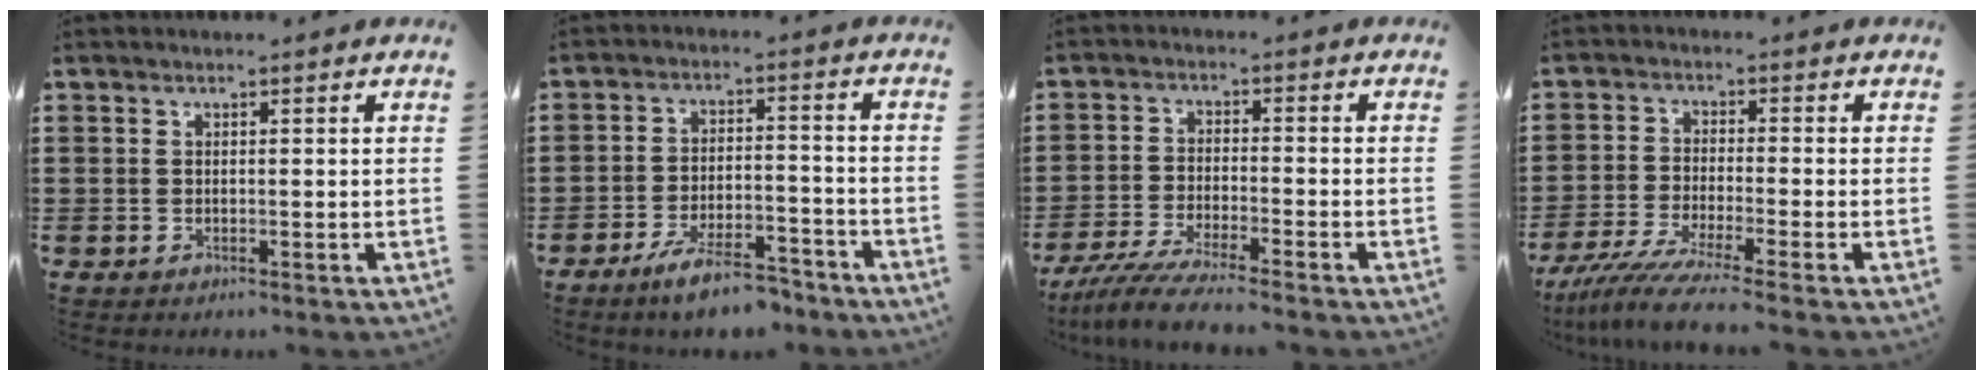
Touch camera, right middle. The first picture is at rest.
{"total": 7.2, "force": [-5.9, 1.2, 3.9], "torque": [-0.078, 0.001, -0.112]}
{"total": 5.9, "force": [-5.4, -0.2, 2.6], "torque": [-0.068, -0.021, -0.108]}
{"total": 6.1, "force": [-4.9, -0.3, 3.6], "torque": [-0.088, -0.023, -0.097]}